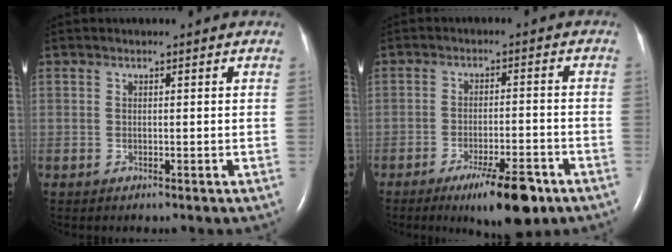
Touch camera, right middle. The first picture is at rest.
{"total": 8.9, "force": [-5.6, 1.6, 6.6], "torque": [-0.105, -0.012, -0.084]}